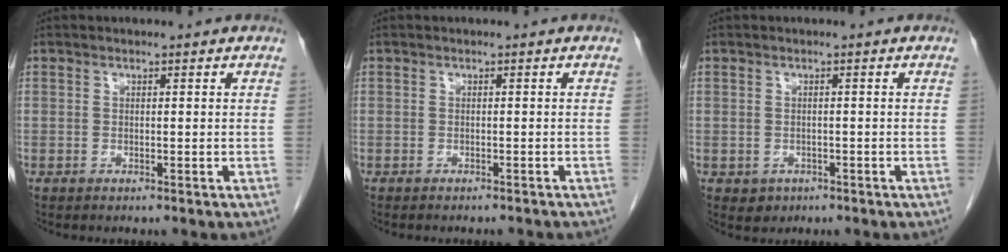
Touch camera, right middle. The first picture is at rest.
{"total": 5.5, "force": [-5.0, 1.2, 2.0], "torque": [-0.025, -0.007, -0.053]}
{"total": 1.9, "force": [-0.8, 1.6, 0.4], "torque": [-0.004, 0.005, -0.003]}